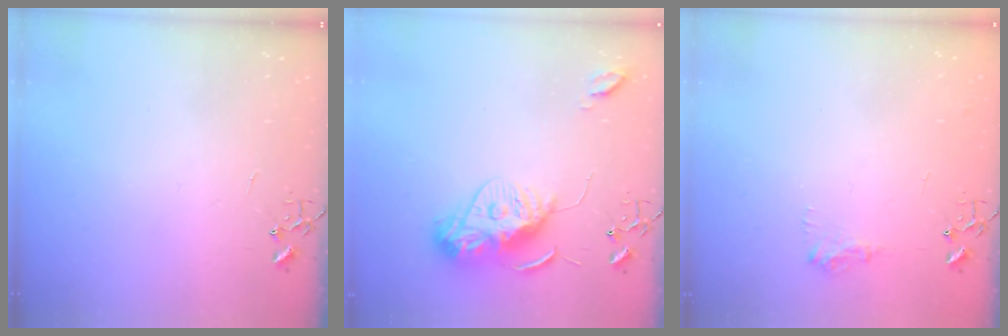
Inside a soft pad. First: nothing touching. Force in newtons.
{"total": 11.7, "press": 11.6, "slide": 1.0}
{"total": 8.4, "press": 8.4, "slide": 0.3}